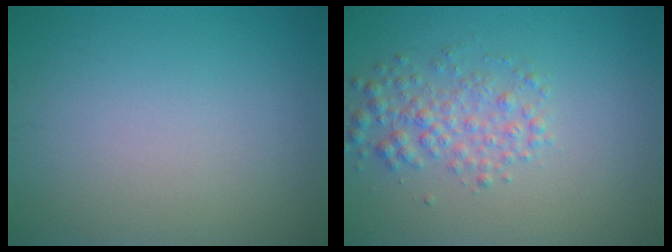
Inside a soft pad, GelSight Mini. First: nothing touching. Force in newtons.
{"total": 2.9, "press": 2.9, "slide": 0.1}